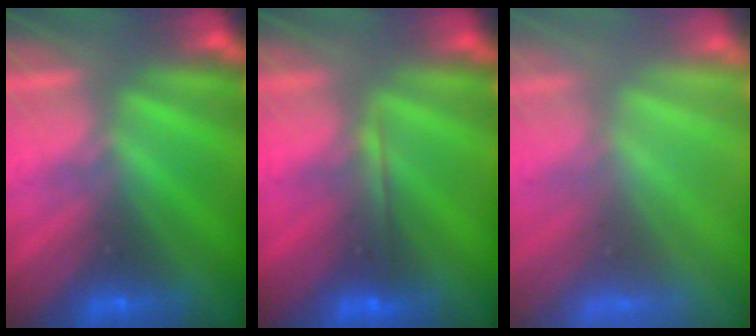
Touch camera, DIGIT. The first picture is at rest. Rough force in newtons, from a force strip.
{"total": 2.0}
{"total": 5.8}